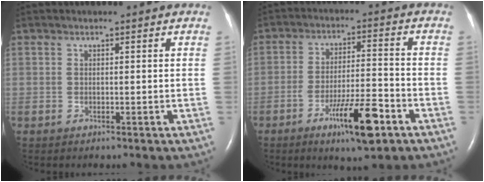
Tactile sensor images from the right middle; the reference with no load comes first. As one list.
[{"total": 10.0, "force": [-5.5, 1.4, 8.2], "torque": [-0.139, -0.009, -0.087]}]